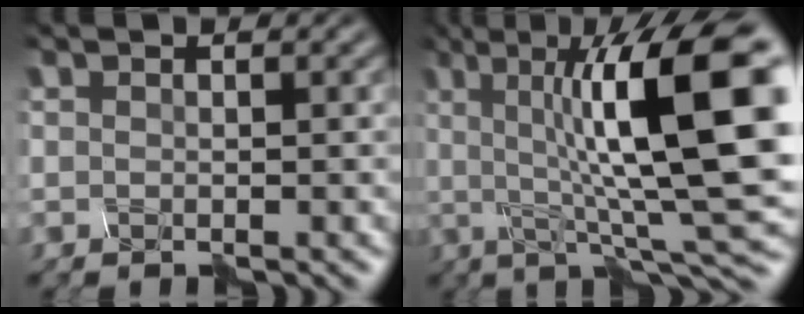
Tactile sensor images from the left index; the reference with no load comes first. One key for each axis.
{"total": 13.6, "fx": 1.9, "fy": 3.2, "fz": 13.1, "tx": -0.204, "ty": 0.003, "tz": 0.052}